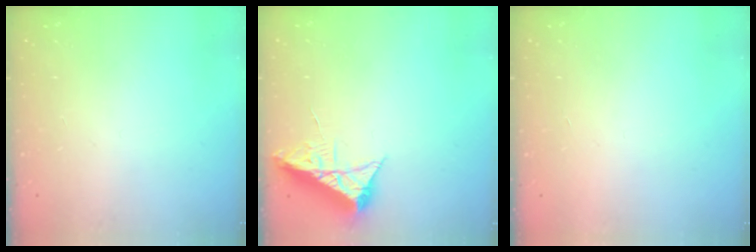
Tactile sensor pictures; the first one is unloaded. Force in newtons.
{"total": 7.1, "press": 7.1, "slide": 0.8}
{"total": 1.7, "press": 1.7, "slide": 0.1}